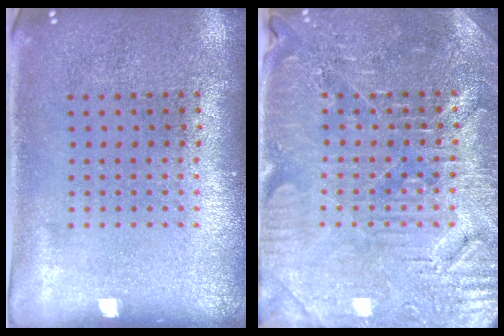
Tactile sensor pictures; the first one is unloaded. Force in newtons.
{"total": 4.0, "press": 3.9, "slide": 0.8}